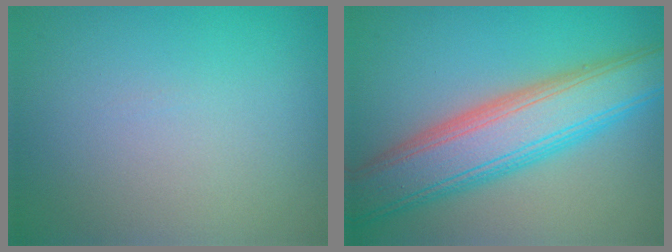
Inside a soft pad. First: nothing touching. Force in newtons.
{"total": 8.0, "press": 8.0, "slide": 0.4}